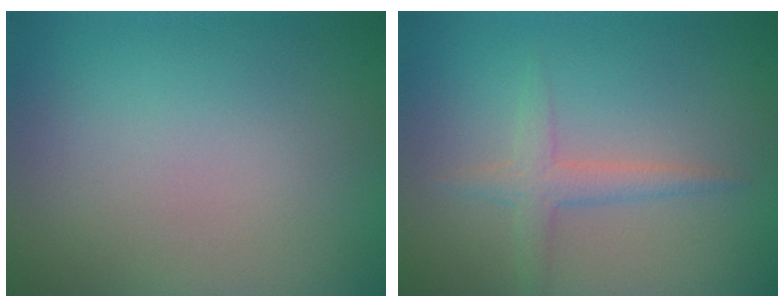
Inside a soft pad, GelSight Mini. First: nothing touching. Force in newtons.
{"total": 2.2, "press": 2.2, "slide": 0.1}